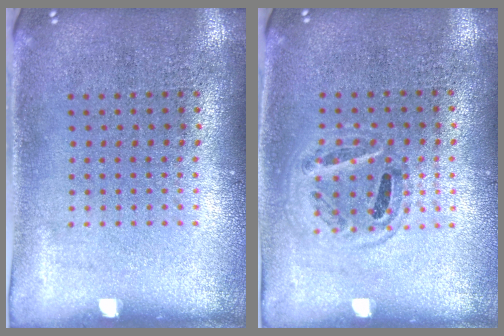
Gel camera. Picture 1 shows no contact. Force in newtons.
{"total": 0.9, "press": 0.8, "slide": 0.2}